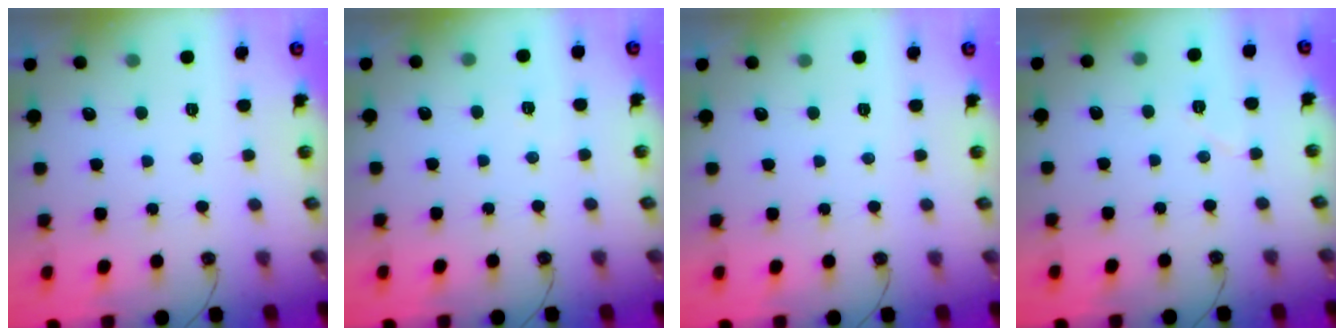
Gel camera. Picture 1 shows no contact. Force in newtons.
{"total": 2.2, "press": 2.1, "slide": 0.7}
{"total": 0.0}
{"total": 4.9, "press": 4.6, "slide": 1.8}